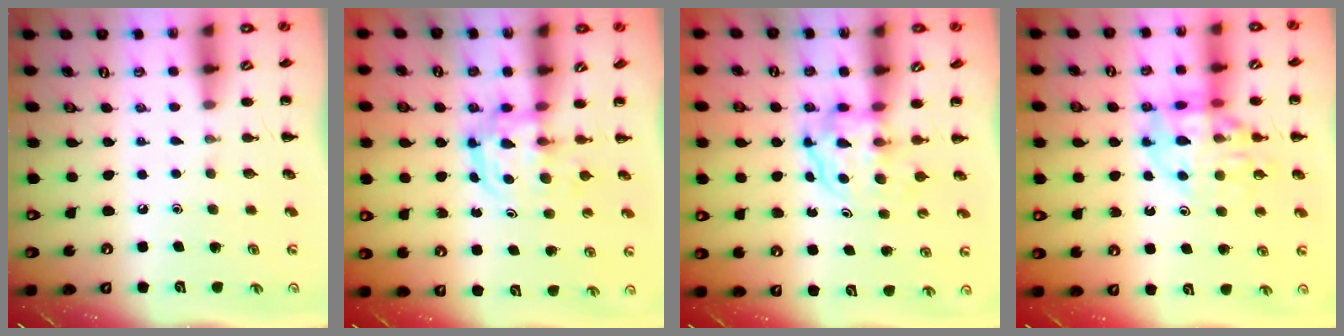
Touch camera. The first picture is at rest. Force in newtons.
{"total": 3.1, "press": 3.1, "slide": 0.4}
{"total": 3.8, "press": 3.8, "slide": 0.2}
{"total": 14.2, "press": 14.0, "slide": 2.6}